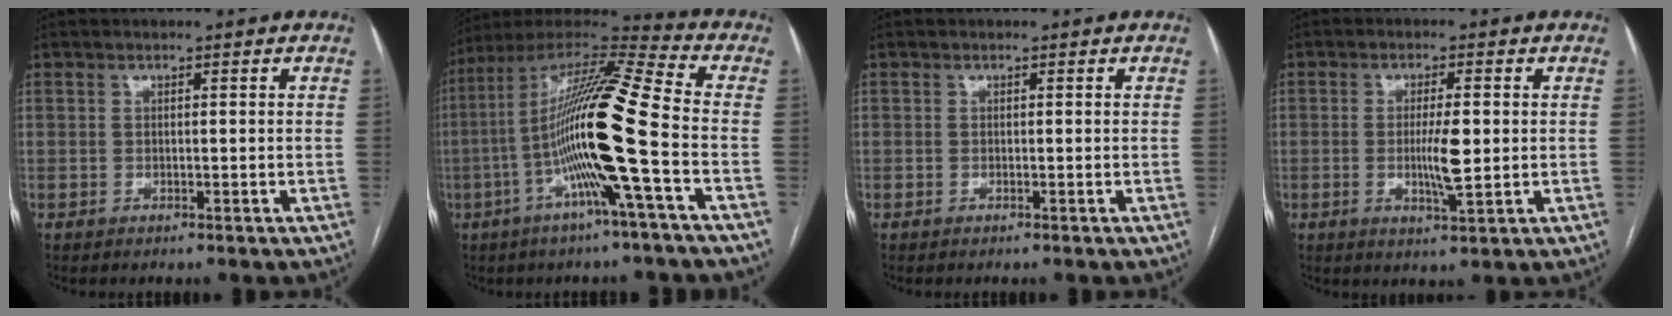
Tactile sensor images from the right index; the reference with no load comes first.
{"total": 18.4, "force": [-4.2, -0.5, 17.9], "torque": [-0.338, 0.004, -0.093]}
{"total": 0.0}
{"total": 5.4, "force": [-0.3, 0.7, 5.4], "torque": [-0.099, -0.008, -0.005]}